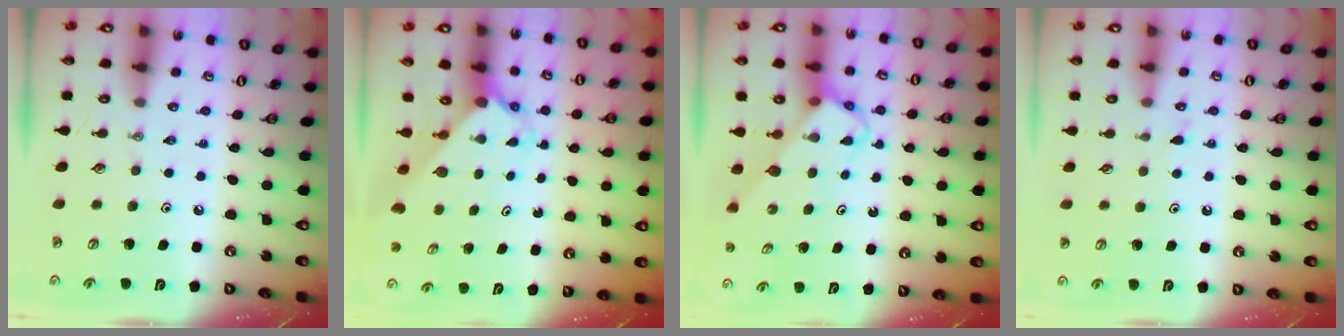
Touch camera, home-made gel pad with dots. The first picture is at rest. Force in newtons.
{"total": 2.0, "press": 2.0, "slide": 0.2}
{"total": 3.7, "press": 3.7, "slide": 0.1}
{"total": 6.0, "press": 6.0, "slide": 0.5}